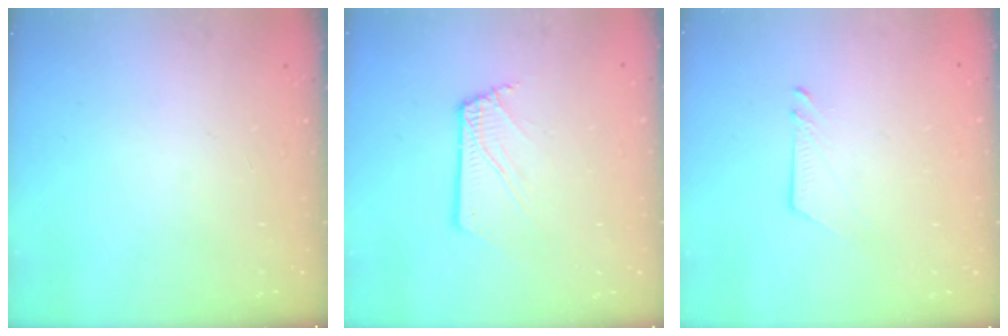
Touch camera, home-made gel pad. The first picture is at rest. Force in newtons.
{"total": 3.3, "press": 3.3, "slide": 0.4}
{"total": 3.6, "press": 3.6, "slide": 0.4}